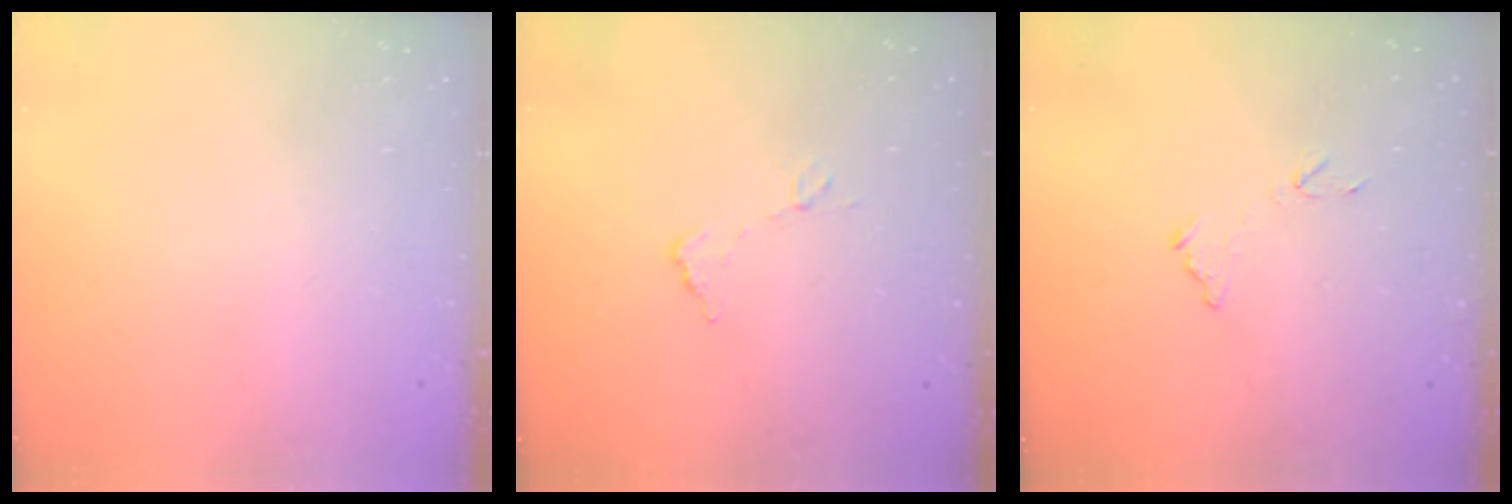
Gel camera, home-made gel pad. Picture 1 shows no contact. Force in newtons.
{"total": 5.5, "press": 5.5, "slide": 0.2}
{"total": 7.9, "press": 7.9, "slide": 0.4}